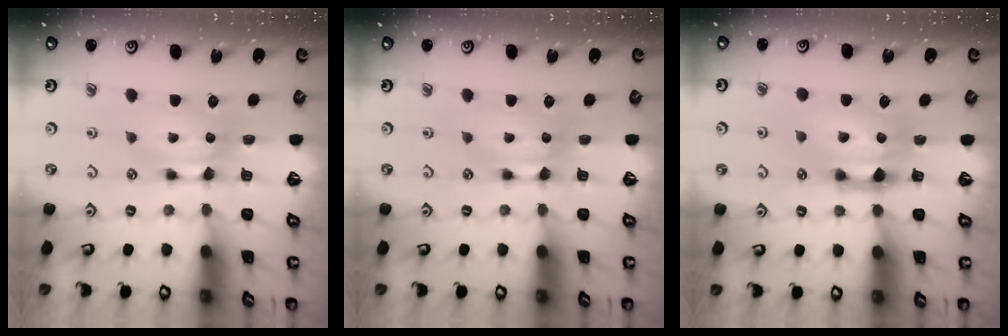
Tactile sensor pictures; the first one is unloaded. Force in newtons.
{"total": 0.0}
{"total": 2.4, "press": 1.6, "slide": 1.7}